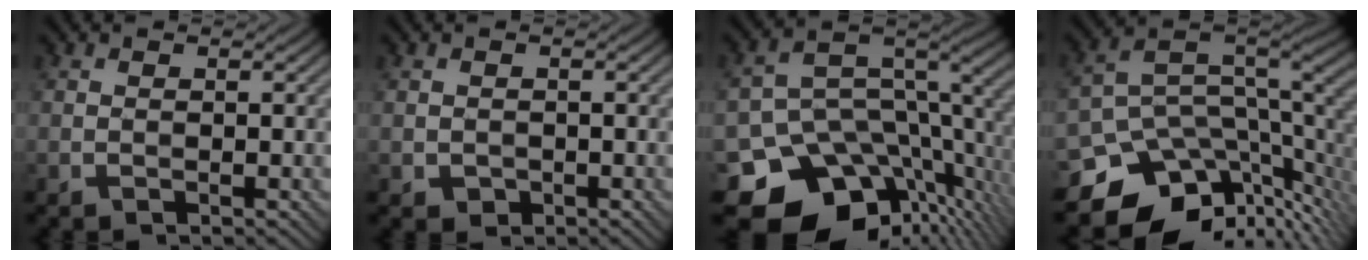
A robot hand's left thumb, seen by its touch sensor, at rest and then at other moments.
{"total": 1.2, "force": [-0.3, 1.1, 0.4], "torque": [-0.010, -0.008, -0.005]}
{"total": 14.4, "force": [-6.8, 9.5, 8.4], "torque": [-0.172, -0.034, -0.099]}
{"total": 12.1, "force": [-6.3, 6.7, 7.9], "torque": [-0.162, -0.027, -0.098]}